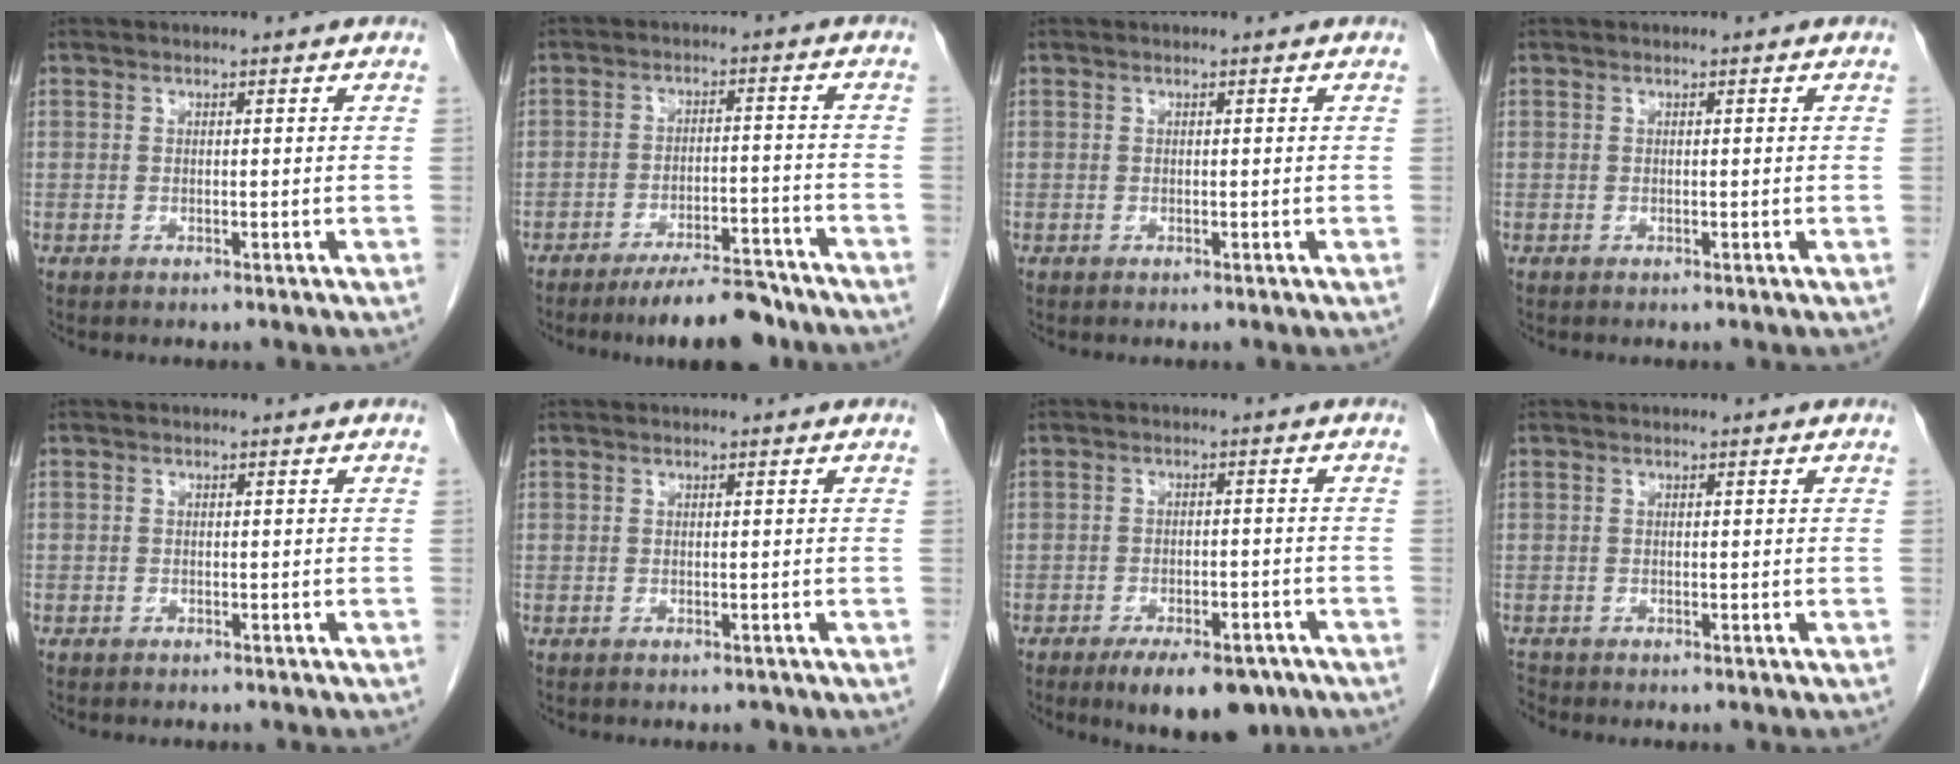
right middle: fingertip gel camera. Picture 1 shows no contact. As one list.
[{"total": 9.2, "force": [-8.0, 1.4, 4.4], "torque": [-0.055, -0.006, -0.127]}, {"total": 0.0}, {"total": 0.0}, {"total": 1.7, "force": [-1.4, 1.0, 0.2], "torque": [-0.010, 0.001, -0.022]}, {"total": 0.7, "force": [-0.6, 0.2, 0.1], "torque": [-0.004, -0.001, -0.009]}, {"total": 10.6, "force": [-7.6, 4.0, 6.1], "torque": [-0.078, -0.002, -0.110]}, {"total": 0.9, "force": [-0.9, 0.1, -0.1], "torque": [-0.002, -0.005, -0.018]}]